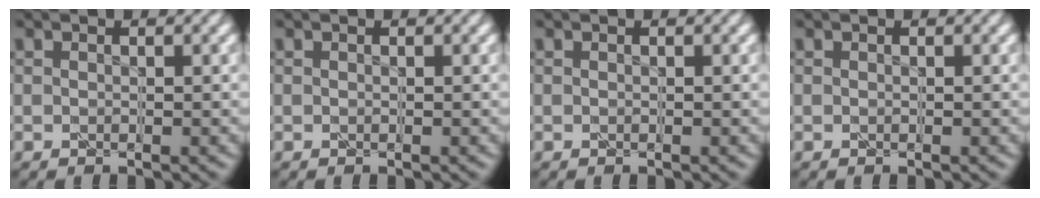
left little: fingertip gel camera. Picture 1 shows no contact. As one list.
[{"total": 0.0}, {"total": 0.0}, {"total": 0.0}]